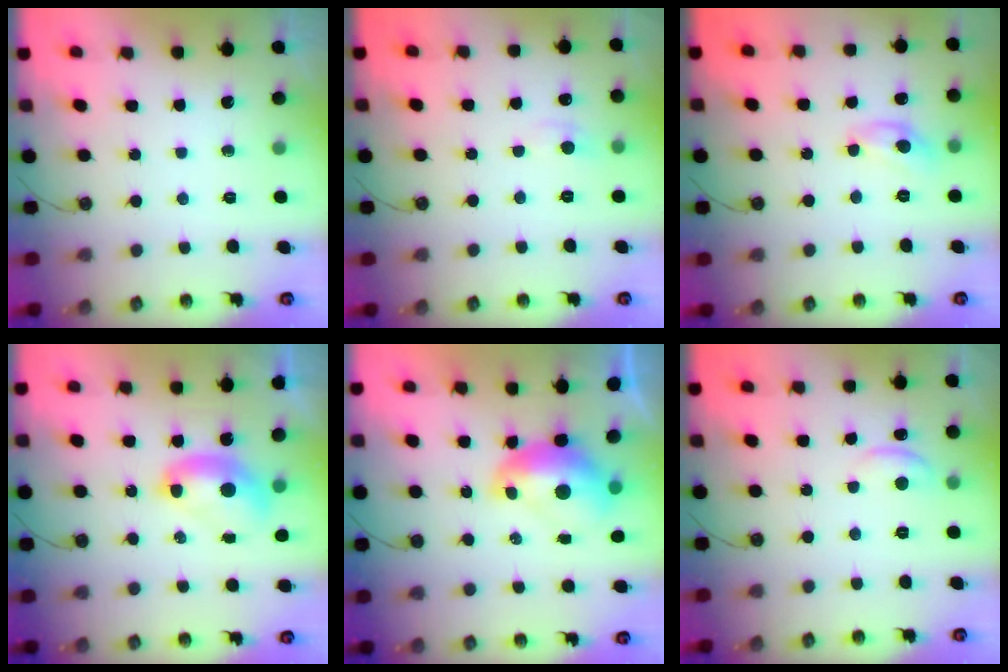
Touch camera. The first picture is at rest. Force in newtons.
{"total": 1.2, "press": 1.1, "slide": 0.4}
{"total": 5.3, "press": 5.2, "slide": 0.3}
{"total": 2.7, "press": 2.7, "slide": 0.1}
{"total": 2.4, "press": 2.3, "slide": 0.7}
{"total": 0.6, "press": 0.1, "slide": 0.5}